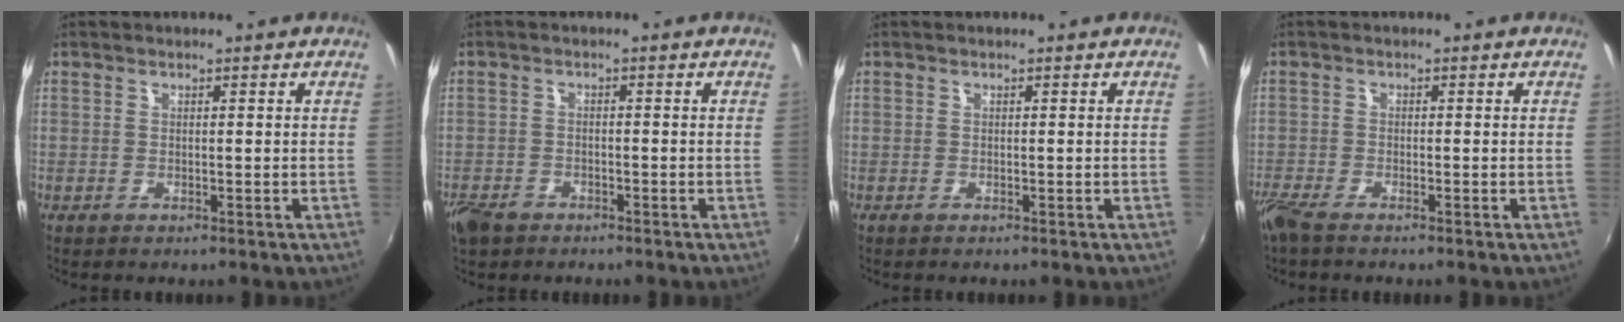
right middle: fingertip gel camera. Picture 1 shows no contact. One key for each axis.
{"total": 5.7, "fx": -4.1, "fy": 3.2, "fz": 2.2, "tx": -0.068, "ty": -0.011, "tz": -0.078}
{"total": 0.0}
{"total": 3.8, "fx": -3.2, "fy": 0.5, "fz": 2.1, "tx": -0.056, "ty": -0.016, "tz": -0.065}